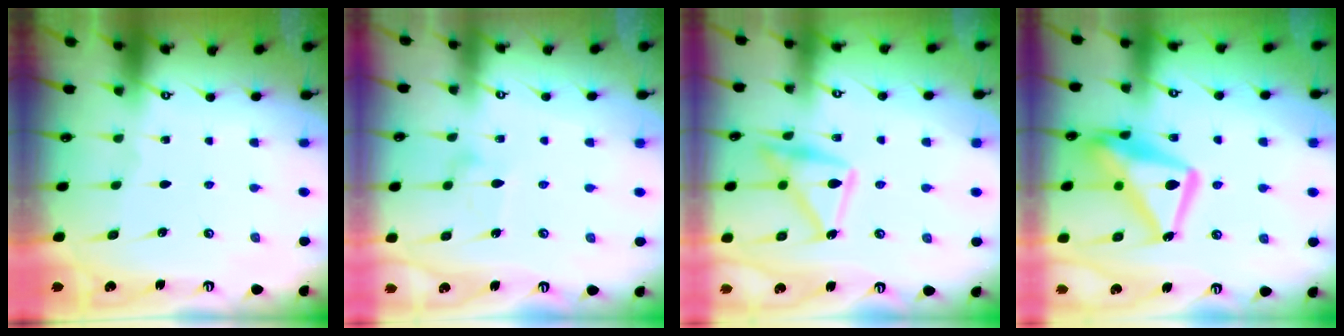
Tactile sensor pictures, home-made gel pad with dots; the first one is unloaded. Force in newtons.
{"total": 7.0, "press": 7.0, "slide": 0.4}
{"total": 16.1, "press": 16.1, "slide": 0.7}
{"total": 16.6, "press": 16.5, "slide": 1.6}